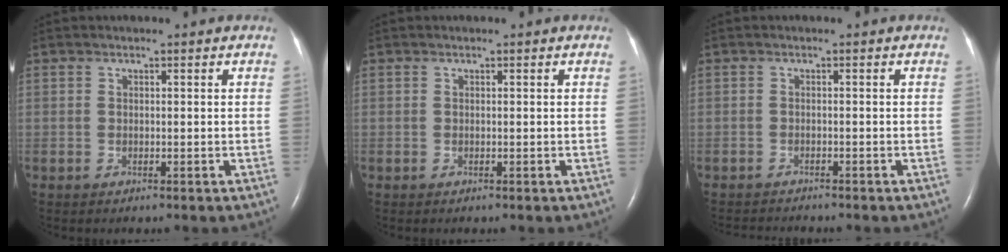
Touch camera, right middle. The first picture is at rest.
{"total": 0.0}
{"total": 3.2, "force": [-3.1, -0.1, 0.5], "torque": [-0.005, -0.013, -0.048]}